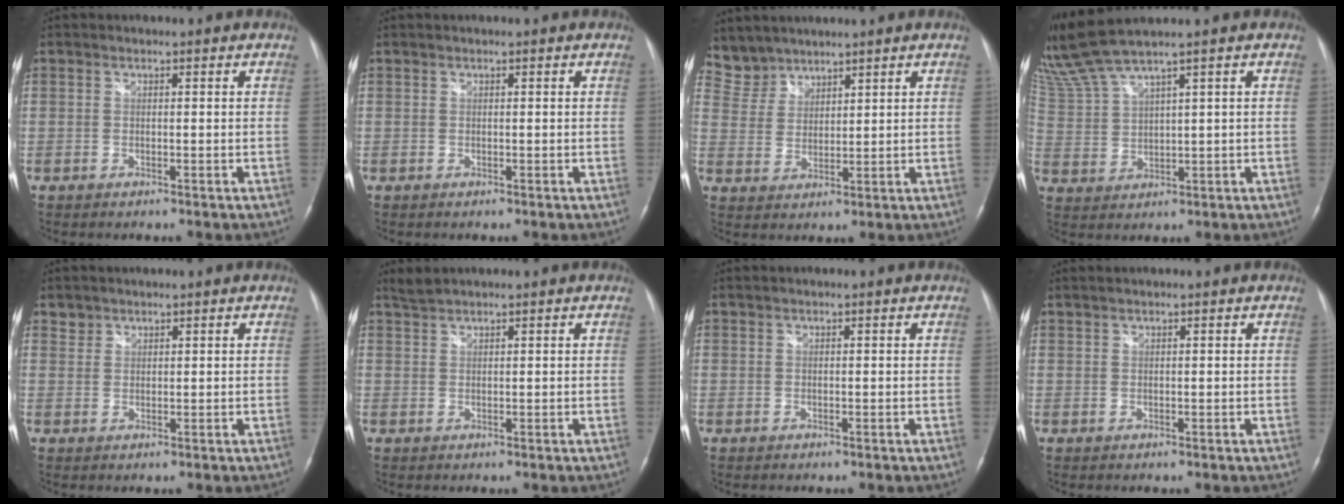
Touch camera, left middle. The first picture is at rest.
{"total": 0.0}
{"total": 5.2, "force": [4.7, 2.0, -0.7], "torque": [0.013, 0.007, 0.104]}
{"total": 7.1, "force": [6.1, -1.2, 3.3], "torque": [-0.088, 0.009, 0.137]}
{"total": 1.4, "force": [1.1, 0.9, -0.3], "torque": [0.013, 0.005, 0.016]}
{"total": 1.6, "force": [1.5, -0.1, 0.2], "torque": [-0.008, 0.011, 0.037]}
{"total": 0.0}
{"total": 0.8, "force": [0.7, -0.1, 0.3], "torque": [-0.010, 0.009, 0.020]}